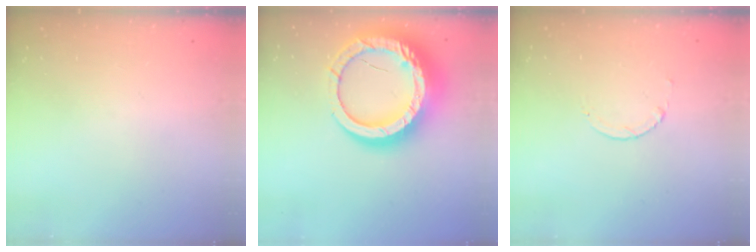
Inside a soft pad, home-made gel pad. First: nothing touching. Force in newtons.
{"total": 22.8, "press": 22.7, "slide": 2.3}
{"total": 2.3, "press": 2.3, "slide": 0.3}